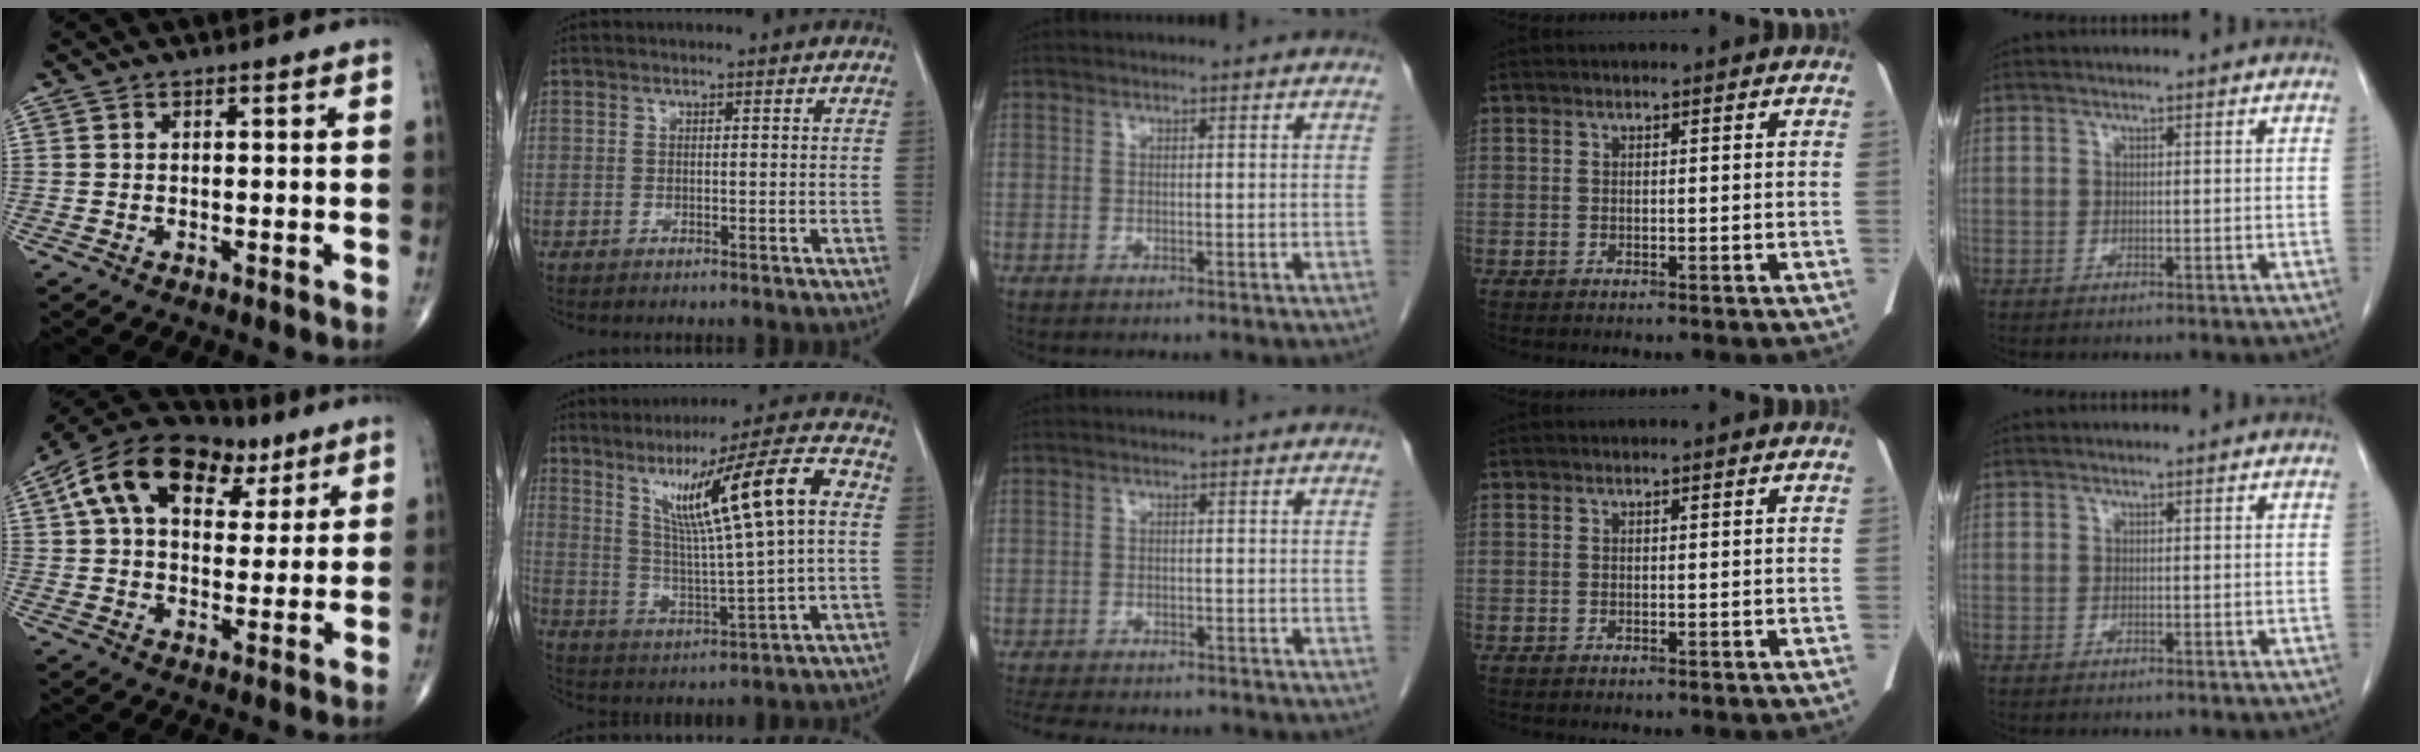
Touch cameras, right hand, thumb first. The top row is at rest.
{"thumb": {"total": 20.1, "force": [8.7, 12.2, 13.5], "torque": [-0.212, 0.015, 0.137]}, "index": {"total": 15.9, "force": [4.3, 0.3, 15.3], "torque": [-0.248, 0.014, 0.072]}, "middle": {"total": 13.4, "force": [-11.6, 3.7, 5.6], "torque": [-0.111, -0.011, -0.151]}}